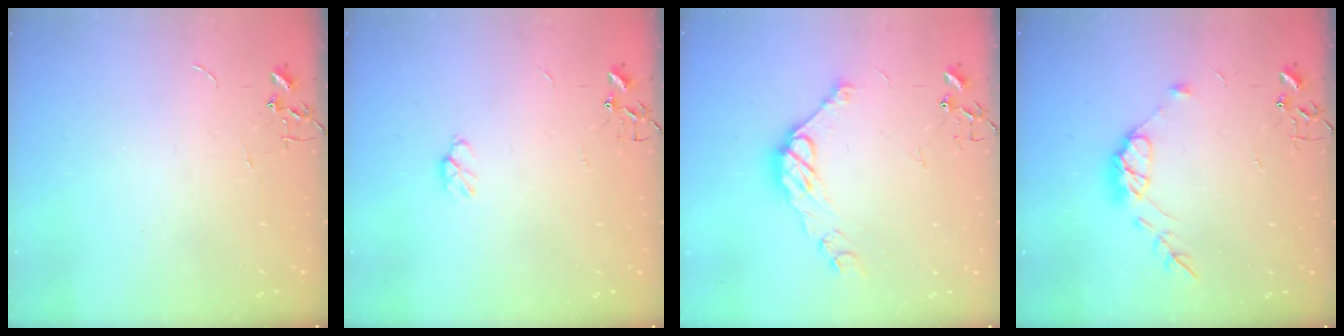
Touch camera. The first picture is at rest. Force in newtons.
{"total": 4.5, "press": 4.4, "slide": 0.8}
{"total": 11.4, "press": 11.3, "slide": 0.7}
{"total": 9.8, "press": 9.8, "slide": 0.7}